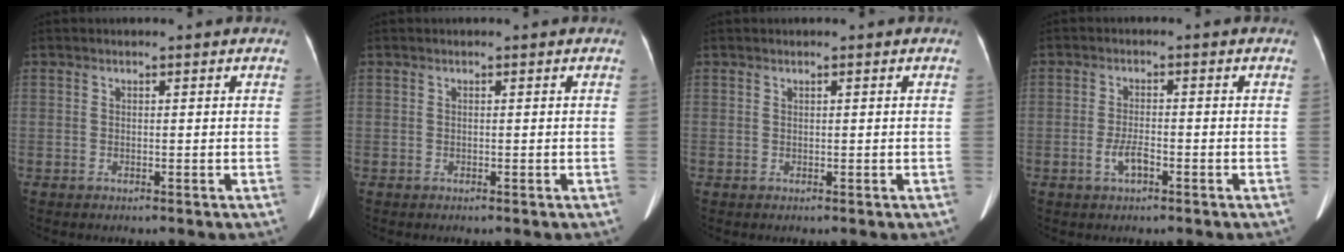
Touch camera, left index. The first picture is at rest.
{"total": 0.0}
{"total": 0.0}
{"total": 2.9, "force": [-1.4, 0.7, 2.4], "torque": [-0.052, -0.001, -0.027]}